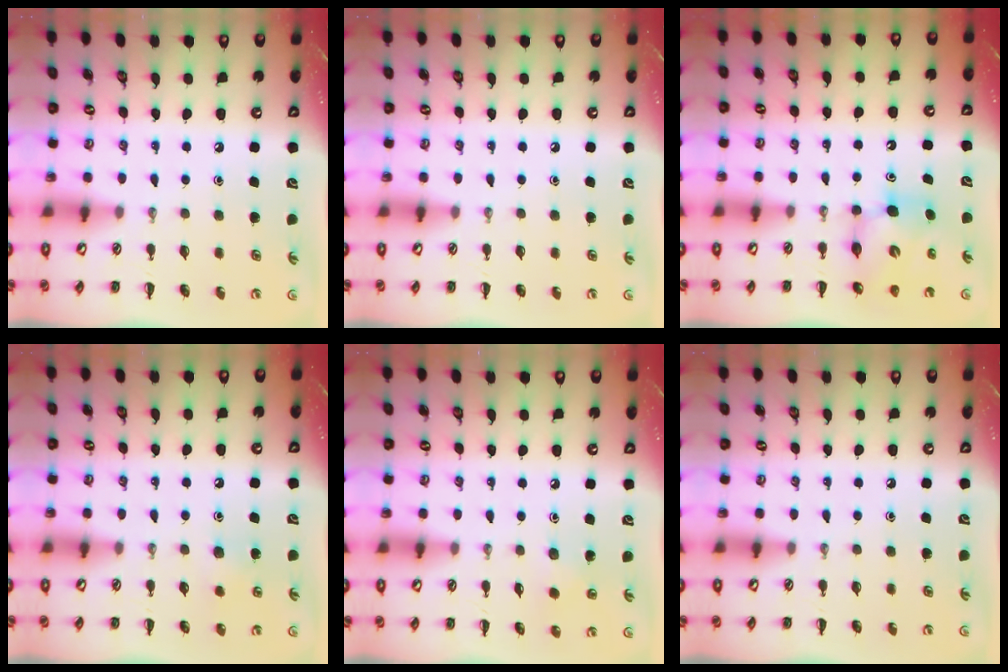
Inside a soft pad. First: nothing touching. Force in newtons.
{"total": 0.0}
{"total": 7.3, "press": 7.1, "slide": 1.4}
{"total": 4.9, "press": 4.6, "slide": 1.5}
{"total": 3.8, "press": 3.6, "slide": 1.0}
{"total": 0.0}